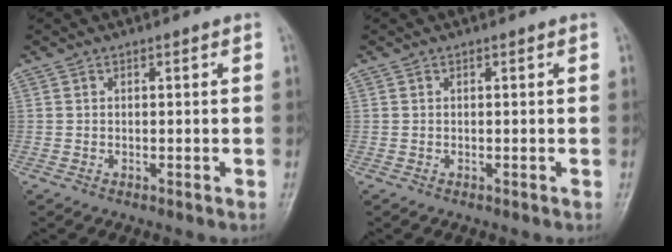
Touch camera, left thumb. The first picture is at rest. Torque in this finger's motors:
{"motor_torque": [0.00, 0.00, 0.01, -0.01, 0.00]}